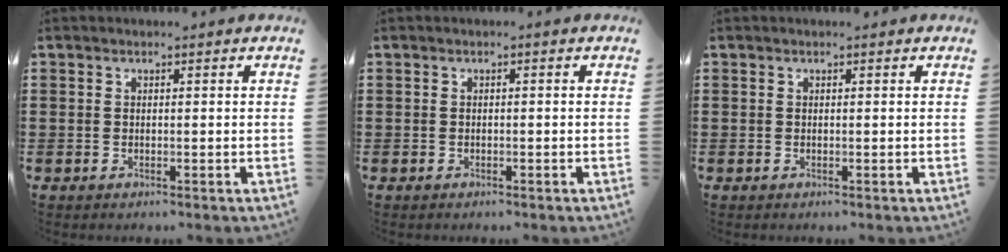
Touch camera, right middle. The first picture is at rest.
{"total": 0.0}
{"total": 0.0}